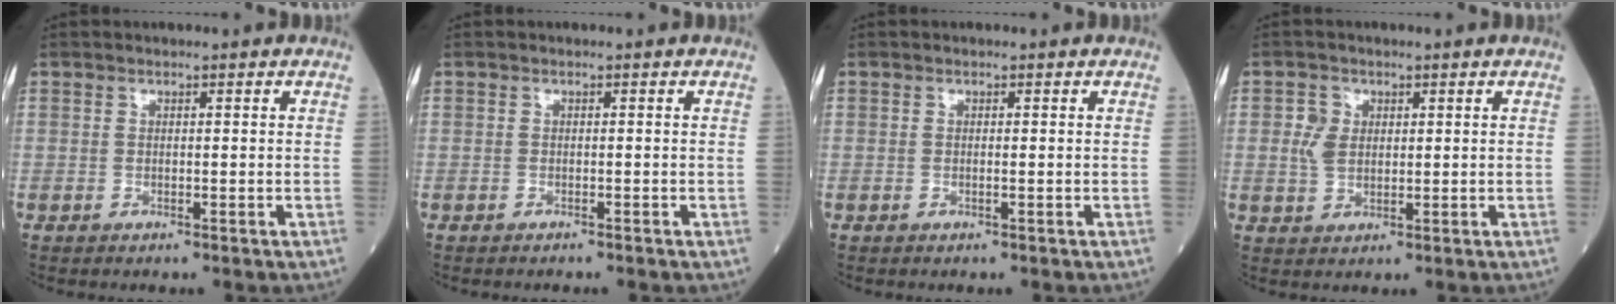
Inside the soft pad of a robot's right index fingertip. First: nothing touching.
{"total": 0.8, "force": [-0.7, 0.1, 0.3], "torque": [-0.010, -0.001, -0.006]}
{"total": 0.0}
{"total": 3.2, "force": [0.7, 2.4, 1.9], "torque": [-0.039, 0.008, 0.020]}